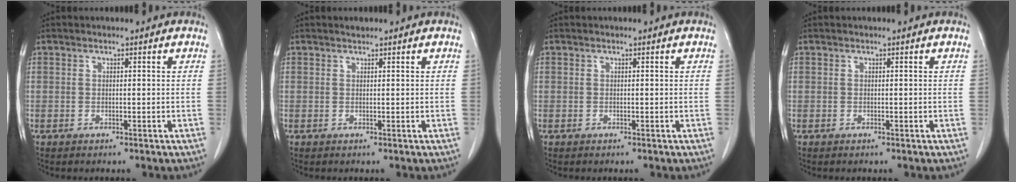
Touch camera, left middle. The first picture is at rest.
{"total": 0.6, "force": [0.6, 0.0, 0.2], "torque": [-0.013, 0.000, 0.013]}
{"total": 0.0}
{"total": 0.0}